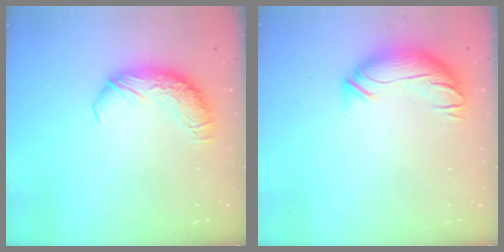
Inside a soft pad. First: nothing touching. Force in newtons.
{"total": 3.7, "press": 2.5, "slide": 2.7}